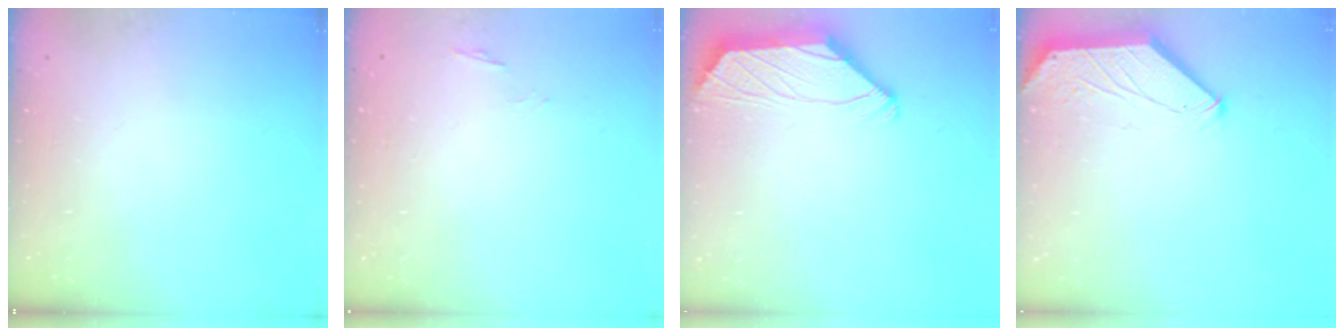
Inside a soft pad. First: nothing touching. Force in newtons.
{"total": 0.8, "press": 0.6, "slide": 0.4}
{"total": 2.0, "press": 1.9, "slide": 0.7}
{"total": 0.0}